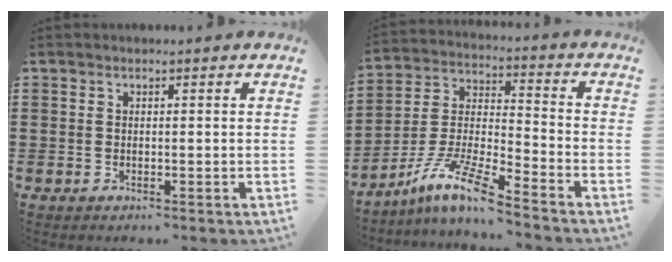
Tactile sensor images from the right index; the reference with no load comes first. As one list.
[{"total": 10.0, "force": [-7.9, 0.8, 6.0], "torque": [-0.130, 0.002, -0.159]}]